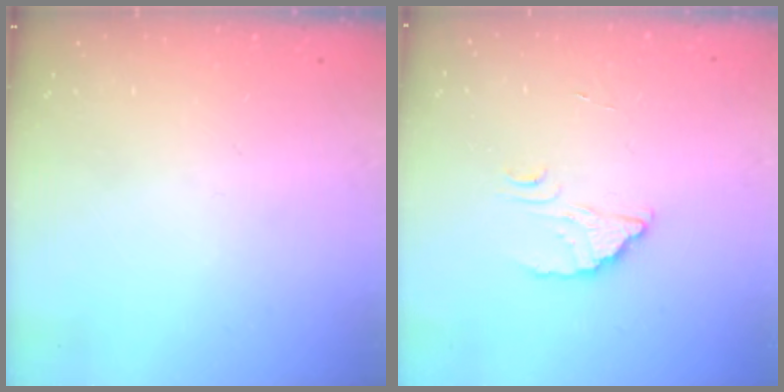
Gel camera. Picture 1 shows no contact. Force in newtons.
{"total": 2.6, "press": 2.6, "slide": 0.1}